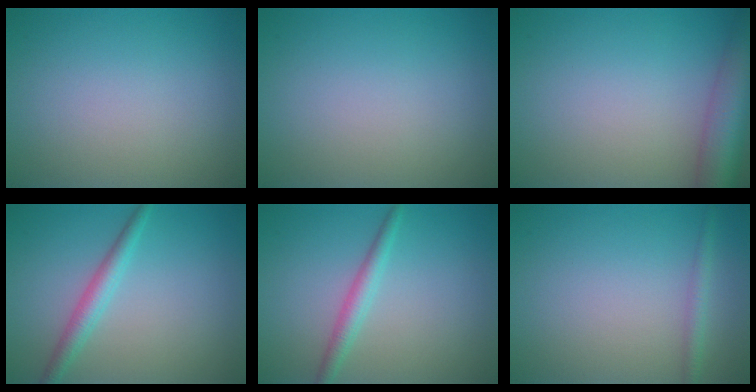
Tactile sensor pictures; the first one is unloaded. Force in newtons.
{"total": 0.0}
{"total": 7.1, "press": 7.0, "slide": 0.4}
{"total": 2.4, "press": 2.4, "slide": 0.1}
{"total": 2.2, "press": 2.1, "slide": 0.0}
{"total": 1.3, "press": 1.3, "slide": 0.0}